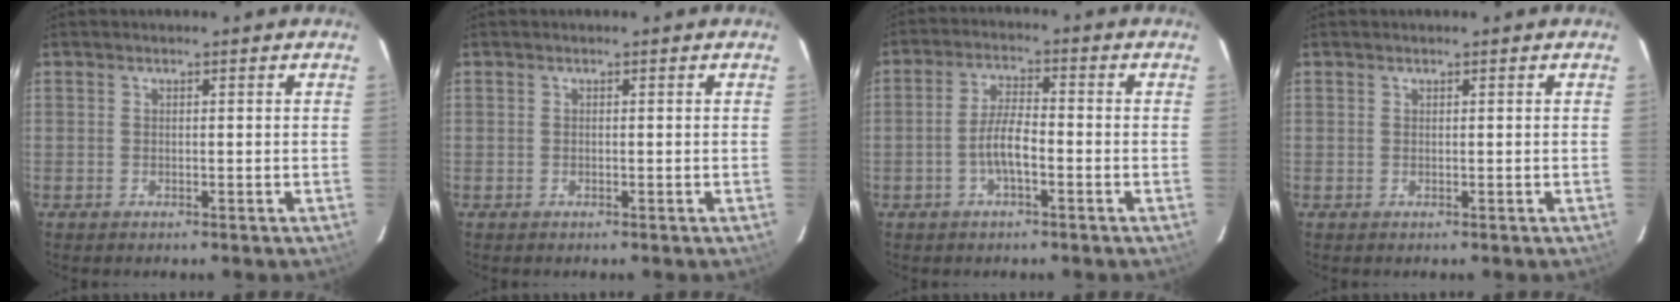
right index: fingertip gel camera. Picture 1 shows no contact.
{"total": 0.0}
{"total": 6.1, "force": [-2.4, 1.7, 5.4], "torque": [-0.109, 0.007, -0.044]}
{"total": 0.0}